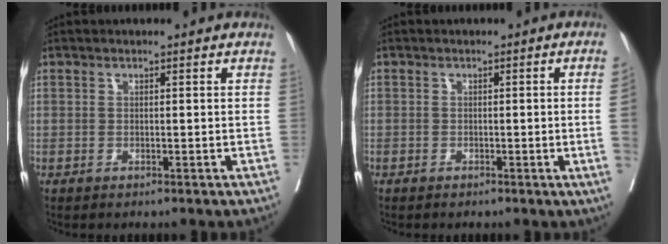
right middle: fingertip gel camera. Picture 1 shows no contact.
{"total": 2.5, "force": [-0.5, -1.0, 2.2], "torque": [-0.027, -0.003, -0.007]}